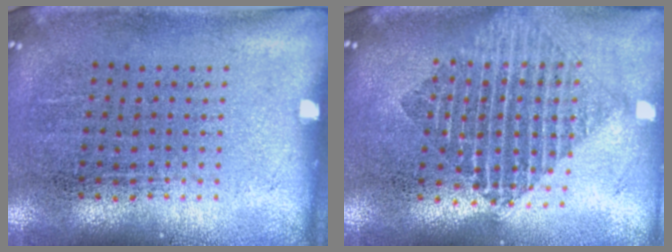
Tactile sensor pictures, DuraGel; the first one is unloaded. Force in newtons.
{"total": 1.9, "press": 1.5, "slide": 1.1}